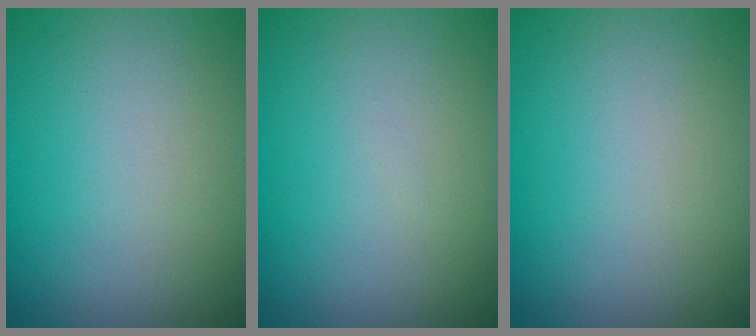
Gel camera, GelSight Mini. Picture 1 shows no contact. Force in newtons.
{"total": 0.0}
{"total": 0.0}